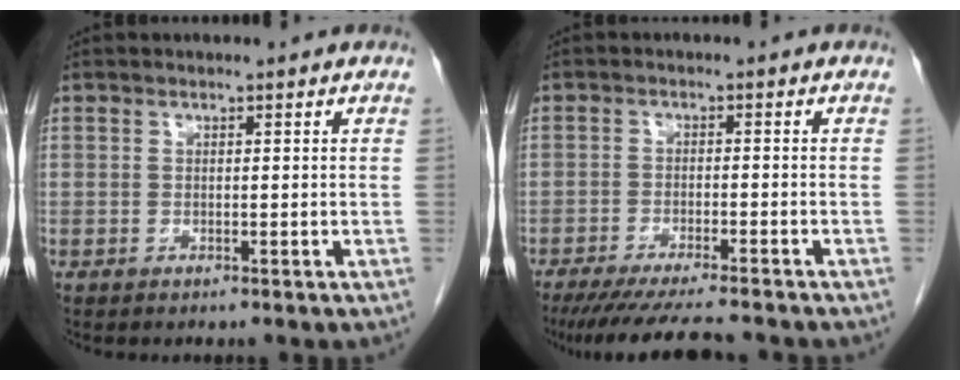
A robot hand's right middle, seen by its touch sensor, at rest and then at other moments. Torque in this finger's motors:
{"motor_torque": [1.09, -1.05, 0.14, 0.06]}